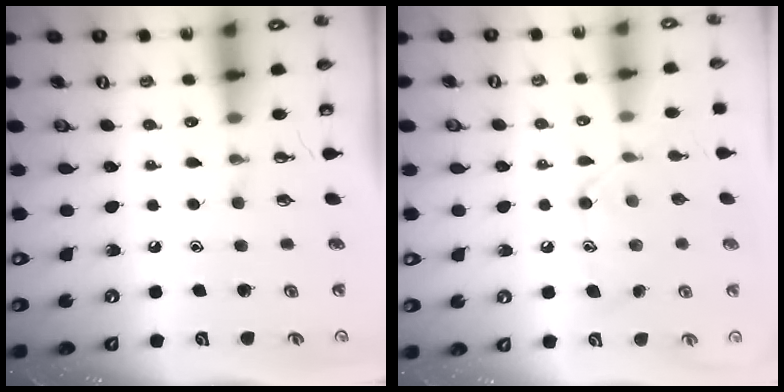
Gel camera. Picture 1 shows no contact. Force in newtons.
{"total": 12.1, "press": 12.0, "slide": 0.7}